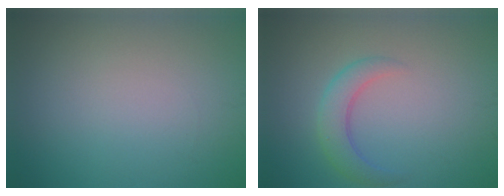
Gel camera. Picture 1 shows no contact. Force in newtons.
{"total": 2.8, "press": 2.8, "slide": 0.1}